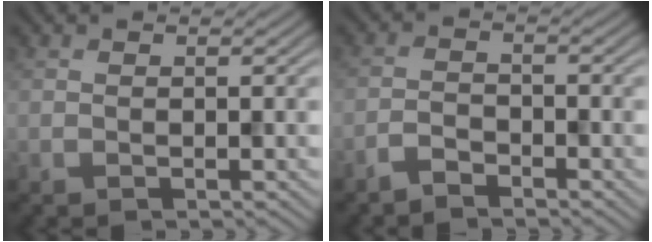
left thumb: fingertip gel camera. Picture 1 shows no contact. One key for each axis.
{"total": 2.4, "fx": -2.1, "fy": 0.7, "fz": 0.9, "tx": -0.017, "ty": 0.002, "tz": -0.050}